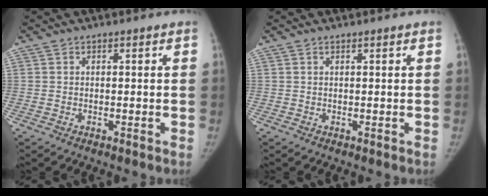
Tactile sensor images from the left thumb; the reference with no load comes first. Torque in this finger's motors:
{"motor_torque": [-0.16, -0.17, 0.37, -0.18, -0.02]}